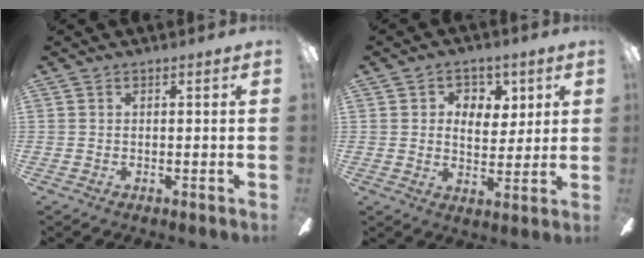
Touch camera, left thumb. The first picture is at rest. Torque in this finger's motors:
{"motor_torque": [0.29, -0.04, 0.02, -0.15, 0.01]}